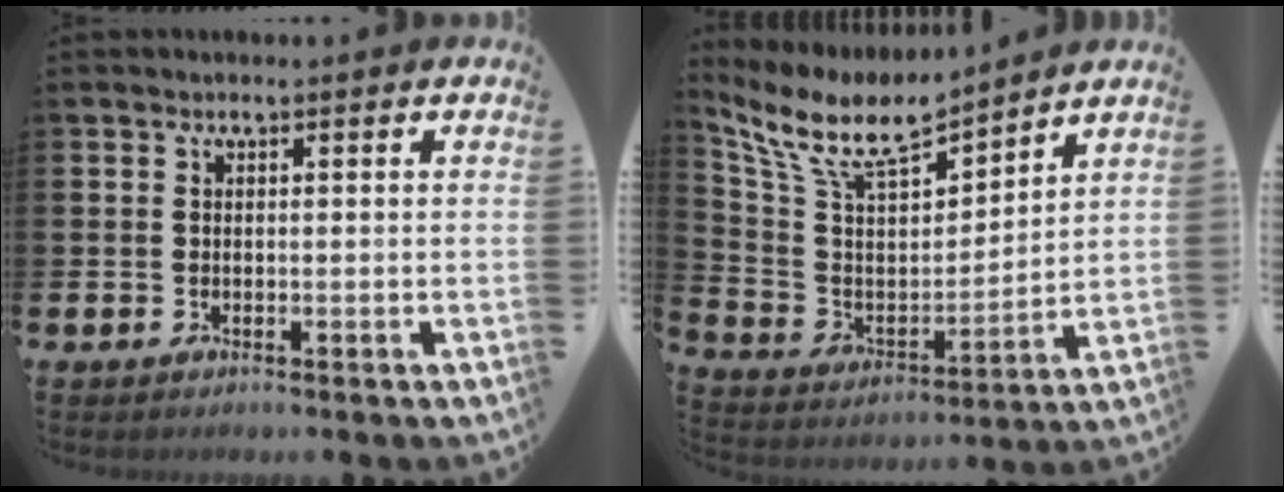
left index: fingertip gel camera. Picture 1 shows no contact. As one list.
[{"total": 9.4, "force": [8.3, 2.5, 3.8], "torque": [-0.117, -0.054, 0.144]}]